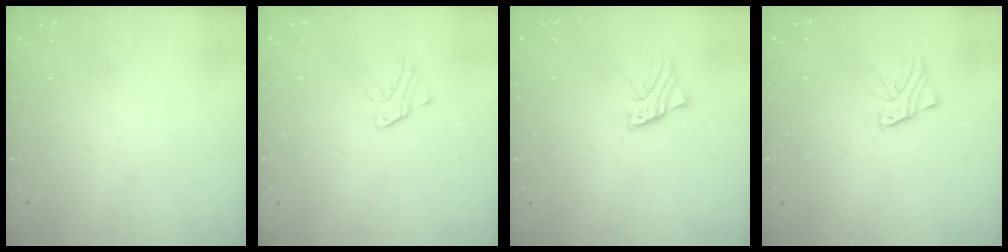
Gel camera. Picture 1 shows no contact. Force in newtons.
{"total": 2.0, "press": 2.0, "slide": 0.2}
{"total": 2.3, "press": 2.3, "slide": 0.2}
{"total": 2.7, "press": 2.7, "slide": 0.2}